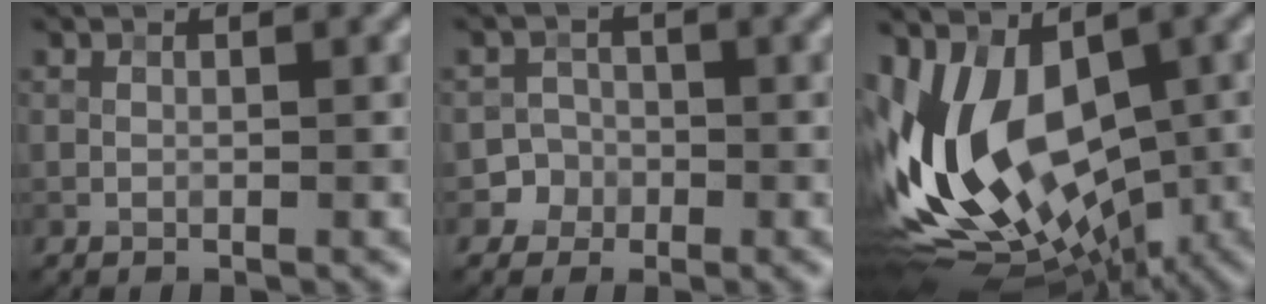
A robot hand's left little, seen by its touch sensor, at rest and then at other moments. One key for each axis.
{"total": 2.9, "fx": -1.7, "fy": 2.3, "fz": -0.6, "tx": 0.043, "ty": 0.002, "tz": -0.034}
{"total": 14.5, "fx": -0.4, "fy": 8.9, "fz": 11.4, "tx": -0.213, "ty": -0.009, "tz": -0.028}